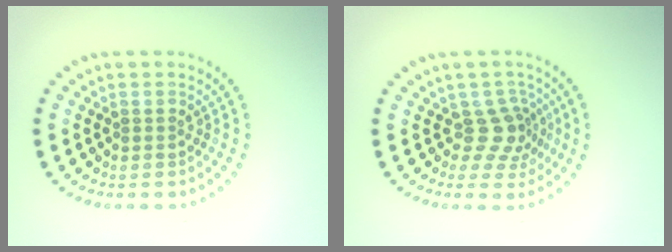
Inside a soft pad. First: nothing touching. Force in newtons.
{"total": 2.7, "press": 1.9, "slide": 1.9}